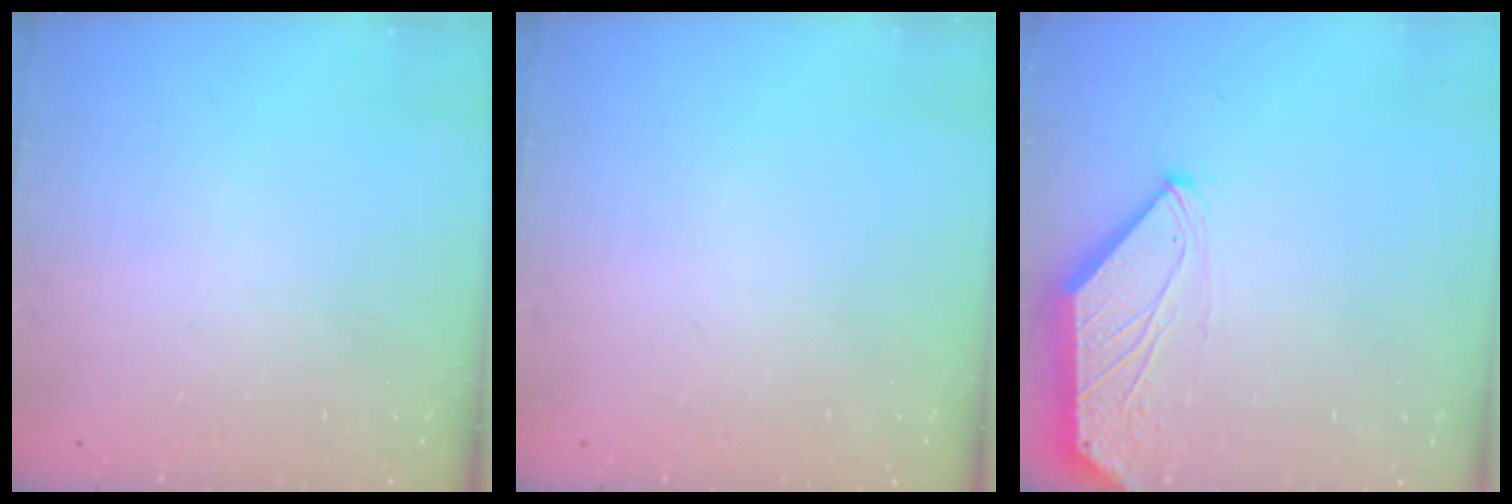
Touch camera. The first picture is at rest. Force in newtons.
{"total": 0.0}
{"total": 0.5, "press": 0.5, "slide": 0.3}